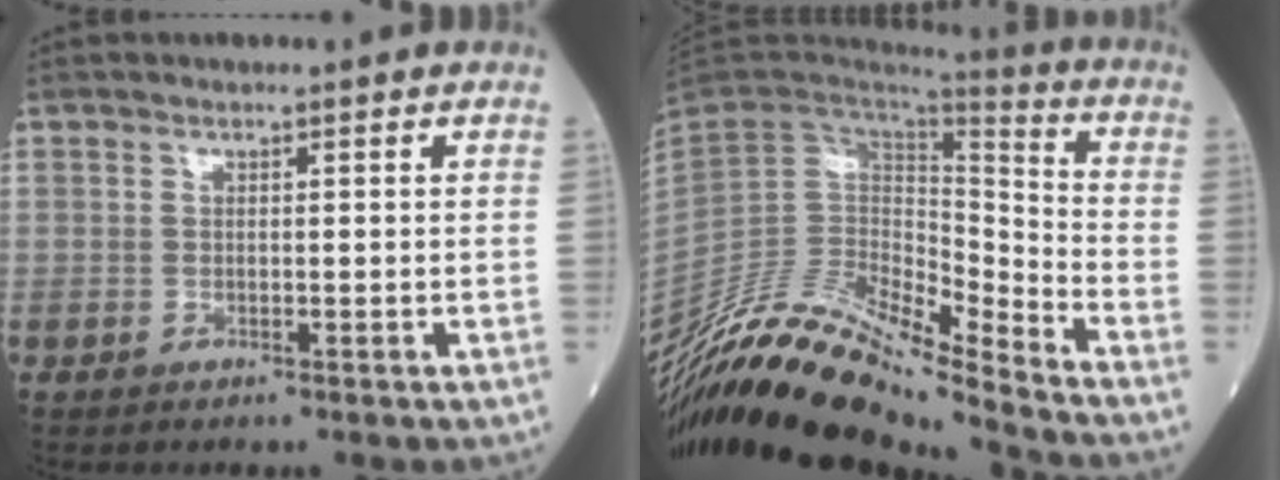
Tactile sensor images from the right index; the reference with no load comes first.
{"total": 18.1, "force": [-16.5, 1.1, 7.2], "torque": [-0.127, 0.044, -0.305]}